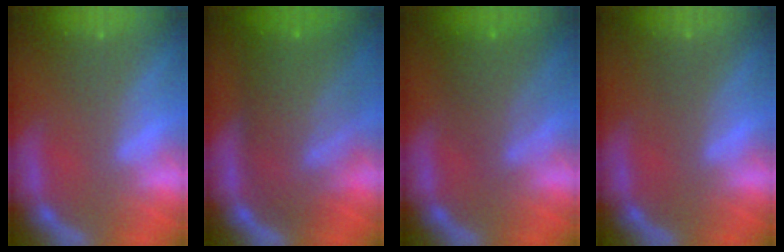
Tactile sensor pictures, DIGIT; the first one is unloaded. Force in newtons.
{"total": 10.0}
{"total": 4.5}
{"total": 0.0}